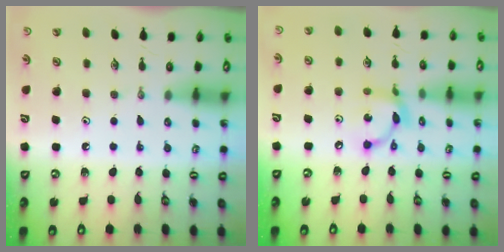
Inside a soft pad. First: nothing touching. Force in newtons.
{"total": 9.6, "press": 9.6, "slide": 0.5}